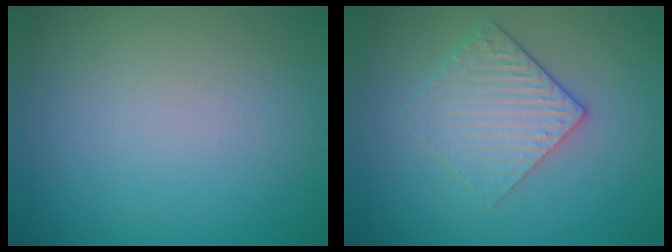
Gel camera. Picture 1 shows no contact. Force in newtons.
{"total": 3.1, "press": 2.6, "slide": 1.7}